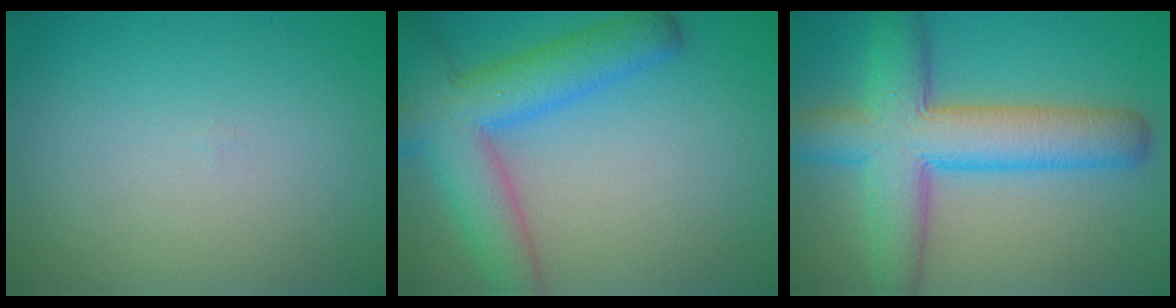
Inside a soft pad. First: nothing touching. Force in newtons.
{"total": 7.7, "press": 7.7, "slide": 0.3}
{"total": 9.0, "press": 8.9, "slide": 0.3}